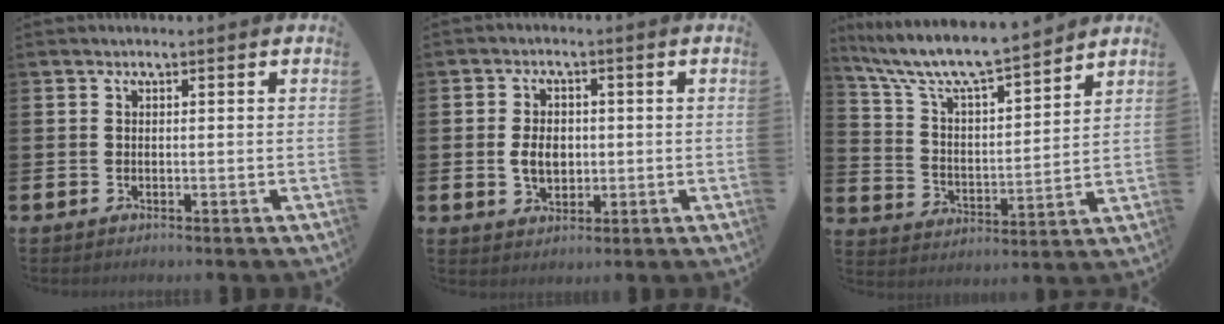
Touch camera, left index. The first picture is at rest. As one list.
[{"total": 4.2, "force": [-0.1, 3.0, 2.9], "torque": [-0.040, 0.004, -0.008]}, {"total": 9.0, "force": [8.3, 1.1, 3.2], "torque": [-0.095, -0.060, 0.142]}]